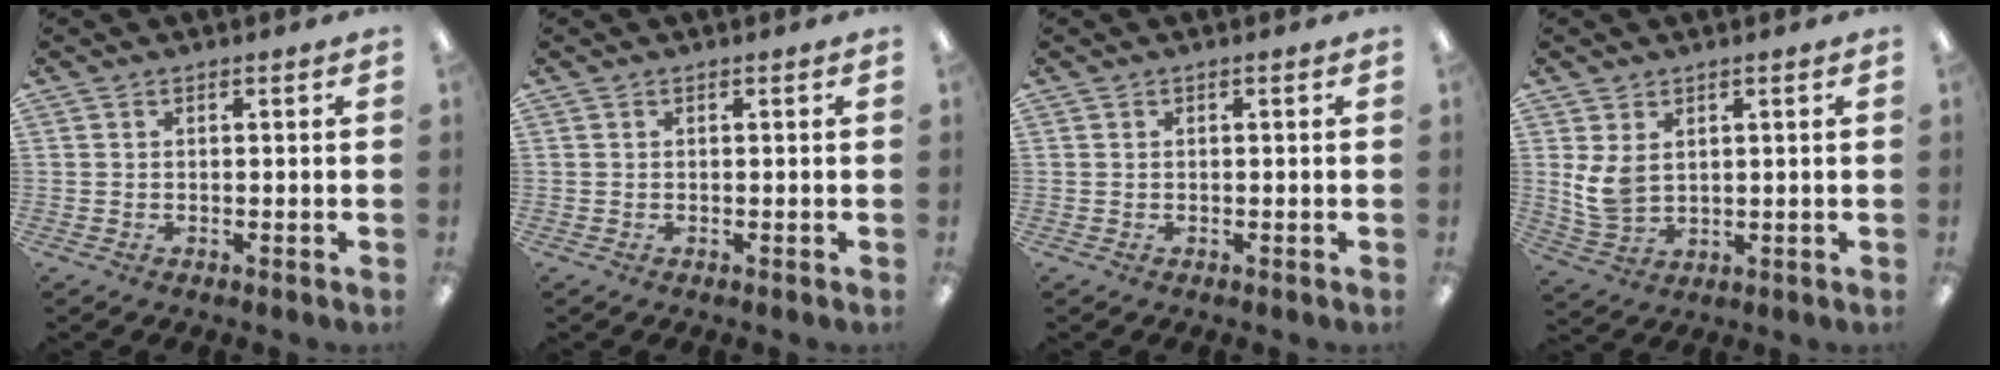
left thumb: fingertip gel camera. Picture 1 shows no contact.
{"total": 0.0}
{"total": 0.0}
{"total": 6.4, "force": [2.1, 4.1, 4.4], "torque": [-0.106, -0.007, 0.040]}